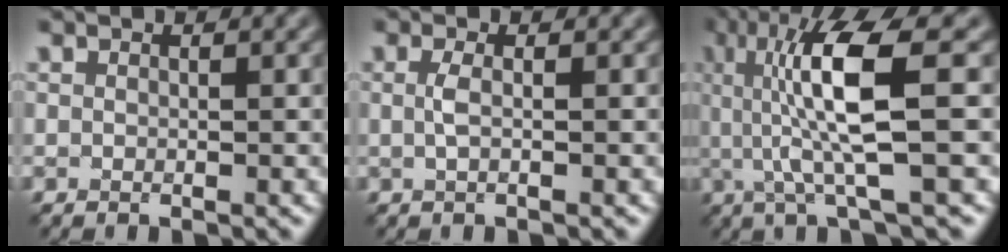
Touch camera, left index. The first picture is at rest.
{"total": 1.1, "force": [0.0, 0.3, 1.1], "torque": [-0.025, 0.001, 0.000]}
{"total": 8.8, "force": [1.1, 2.0, 8.6], "torque": [-0.160, -0.001, 0.025]}